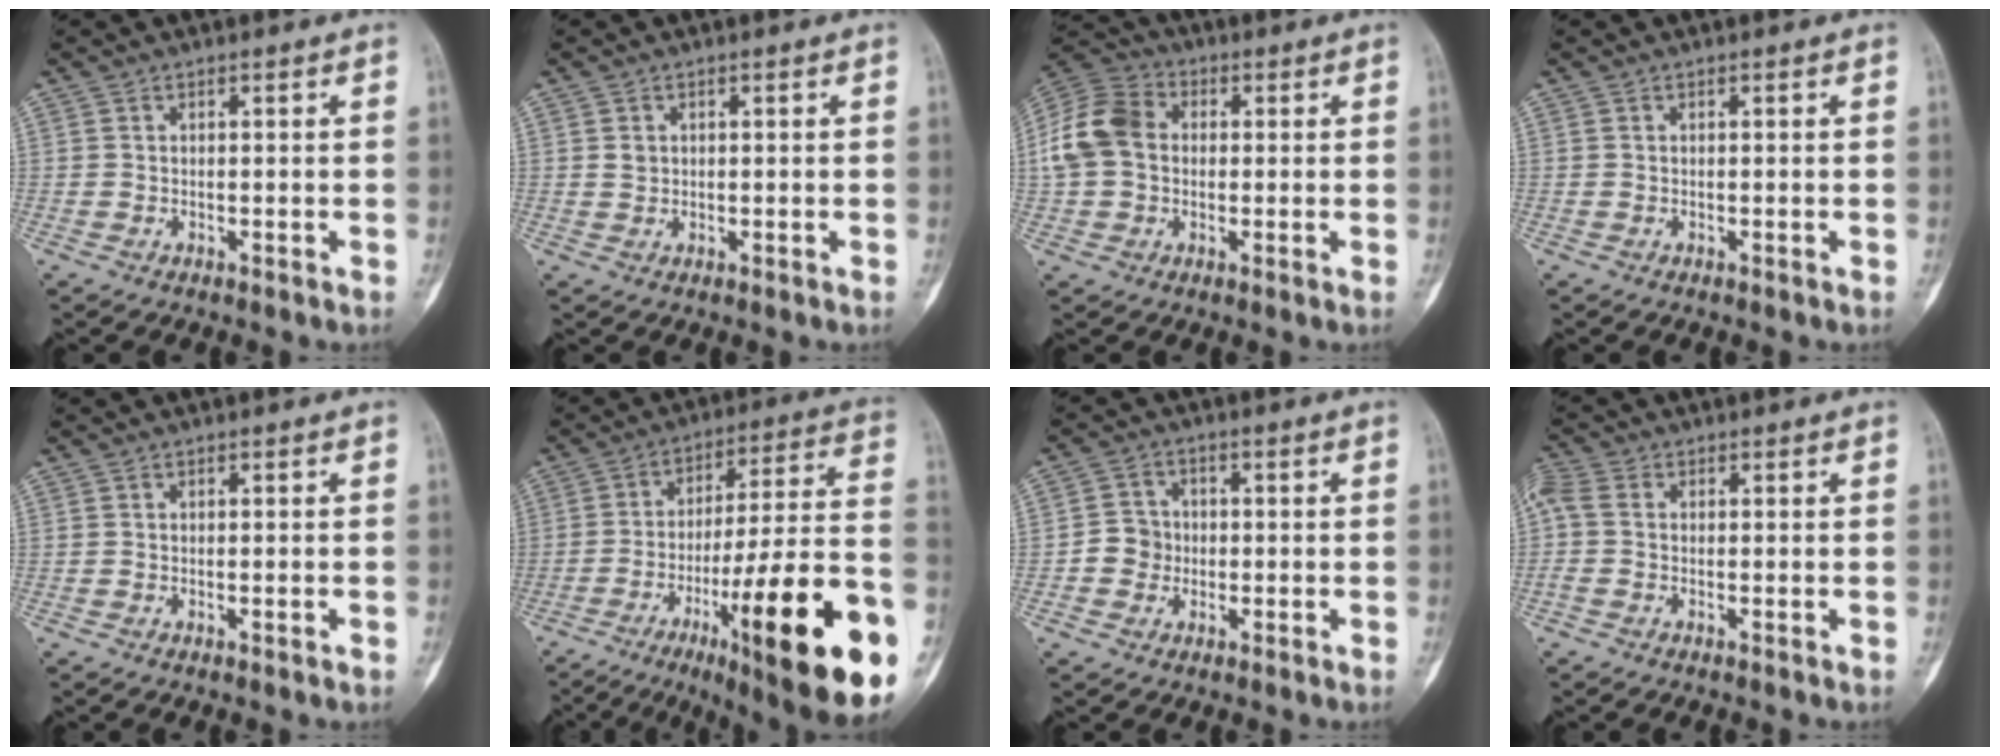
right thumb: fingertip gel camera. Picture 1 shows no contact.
{"total": 1.4, "force": [0.4, 1.2, 0.6], "torque": [-0.006, 0.000, 0.008]}
{"total": 11.7, "force": [0.7, 9.1, 7.3], "torque": [-0.141, 0.030, 0.004]}
{"total": 0.0}
{"total": 0.9, "force": [-0.3, 0.1, 0.8], "torque": [-0.010, 0.000, -0.003]}
{"total": 28.9, "force": [-11.4, 4.7, 26.2], "torque": [-0.334, 0.042, -0.168]}
{"total": 4.7, "force": [-0.8, 4.4, 1.4], "torque": [0.001, 0.011, -0.022]}
{"total": 4.2, "force": [0.0, 2.8, 3.1], "torque": [-0.093, 0.010, -0.012]}